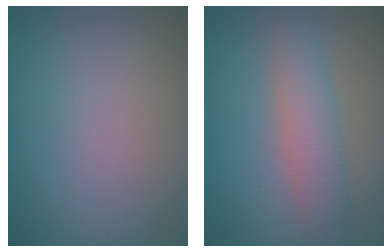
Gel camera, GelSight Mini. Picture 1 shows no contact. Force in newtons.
{"total": 4.2, "press": 4.2, "slide": 0.3}